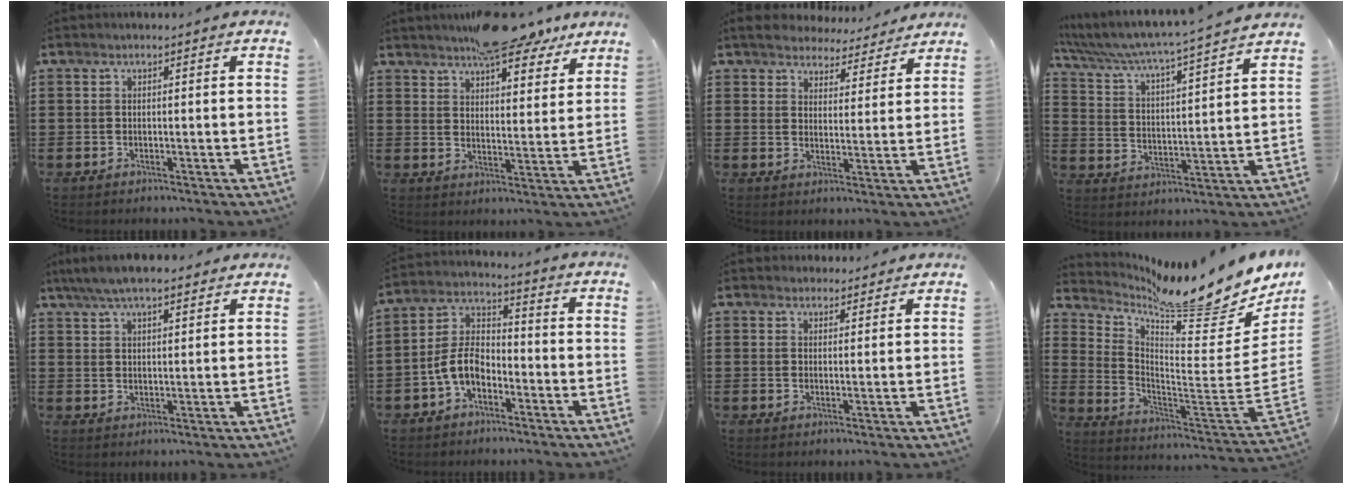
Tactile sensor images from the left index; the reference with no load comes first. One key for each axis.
{"total": 8.8, "fx": 7.7, "fy": 2.2, "fz": 3.6, "tx": -0.068, "ty": -0.024, "tz": 0.141}
{"total": 5.3, "fx": 5.2, "fy": 0.9, "fz": 0.5, "tx": -0.027, "ty": -0.030, "tz": 0.092}
{"total": 4.9, "fx": 4.5, "fy": -0.7, "fz": 1.9, "tx": -0.061, "ty": -0.041, "tz": 0.066}
{"total": 5.5, "fx": 4.6, "fy": 1.1, "fz": 2.8, "tx": -0.064, "ty": -0.004, "tz": 0.084}
{"total": 6.5, "fx": -3.4, "fy": 3.7, "fz": 4.1, "tx": -0.108, "ty": 0.005, "tz": -0.076}
{"total": 2.3, "fx": 2.2, "fy": 0.8, "fz": 0.0, "tx": -0.006, "ty": 0.002, "tz": 0.043}
{"total": 11.3, "fx": 9.9, "fy": 1.5, "fz": 5.2, "tx": -0.094, "ty": -0.097, "tz": 0.158}